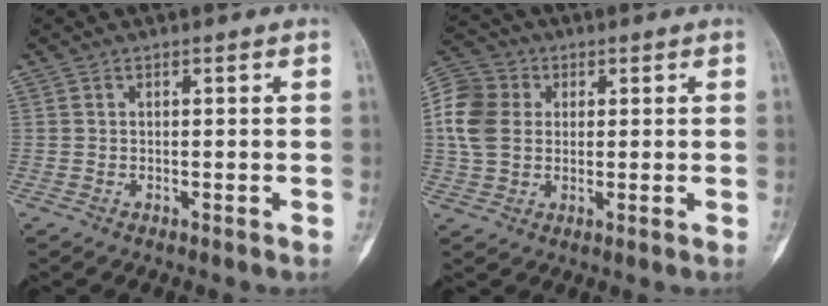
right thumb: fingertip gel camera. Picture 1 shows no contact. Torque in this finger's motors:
{"motor_torque": [-0.43, 0.88, 0.81, 0.11, 0.04]}